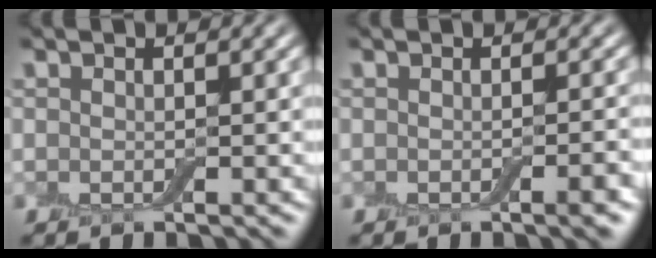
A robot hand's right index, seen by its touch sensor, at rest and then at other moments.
{"total": 1.8, "force": [-0.7, 0.3, 1.6], "torque": [-0.016, 0.002, -0.010]}